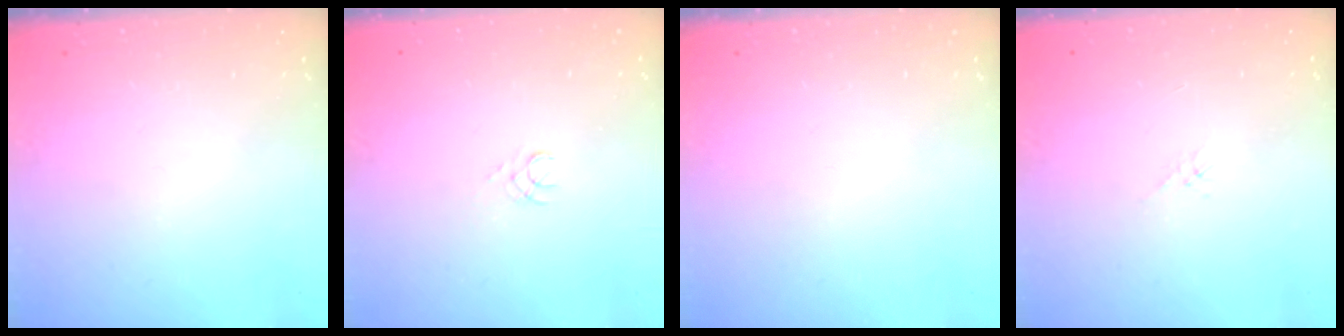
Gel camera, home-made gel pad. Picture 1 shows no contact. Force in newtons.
{"total": 1.5, "press": 1.5, "slide": 0.2}
{"total": 0.0}
{"total": 0.5, "press": 0.5, "slide": 0.2}